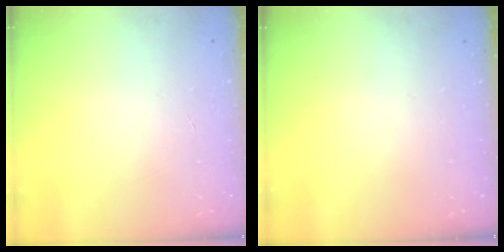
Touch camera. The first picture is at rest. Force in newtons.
{"total": 0.0}